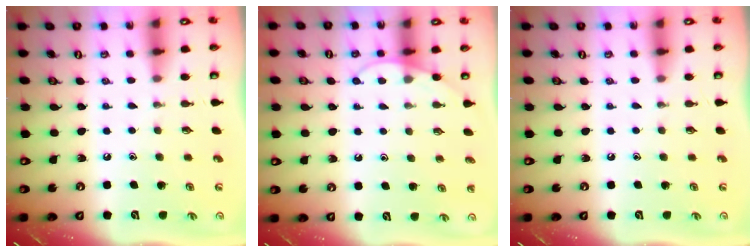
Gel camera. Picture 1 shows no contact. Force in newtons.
{"total": 6.0, "press": 6.0, "slide": 0.5}
{"total": 0.0}